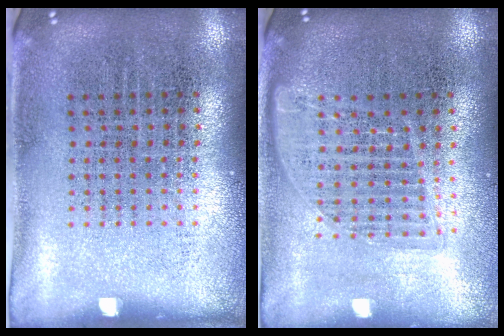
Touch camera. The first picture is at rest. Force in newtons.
{"total": 1.6, "press": 1.4, "slide": 0.8}